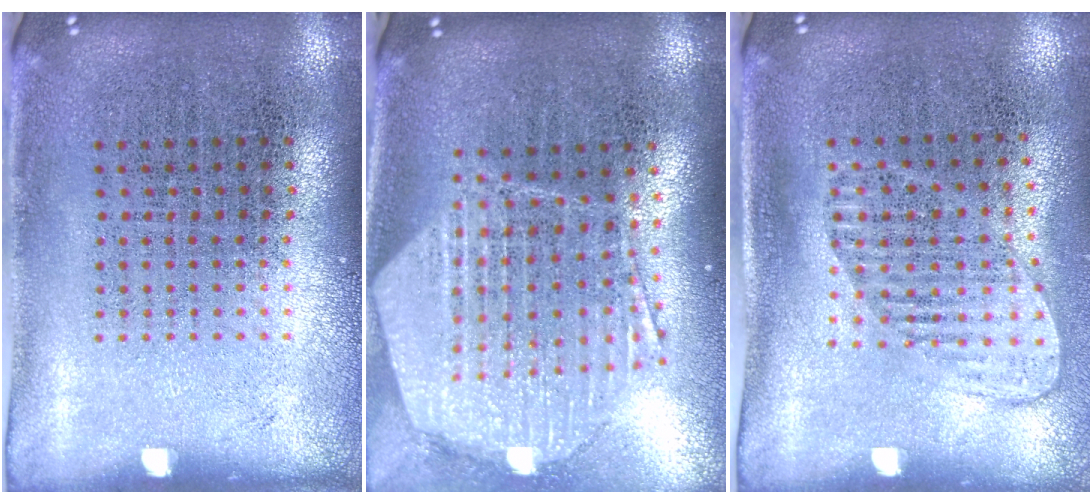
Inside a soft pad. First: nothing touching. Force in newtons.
{"total": 2.2, "press": 1.9, "slide": 1.1}
{"total": 1.4, "press": 1.2, "slide": 0.8}